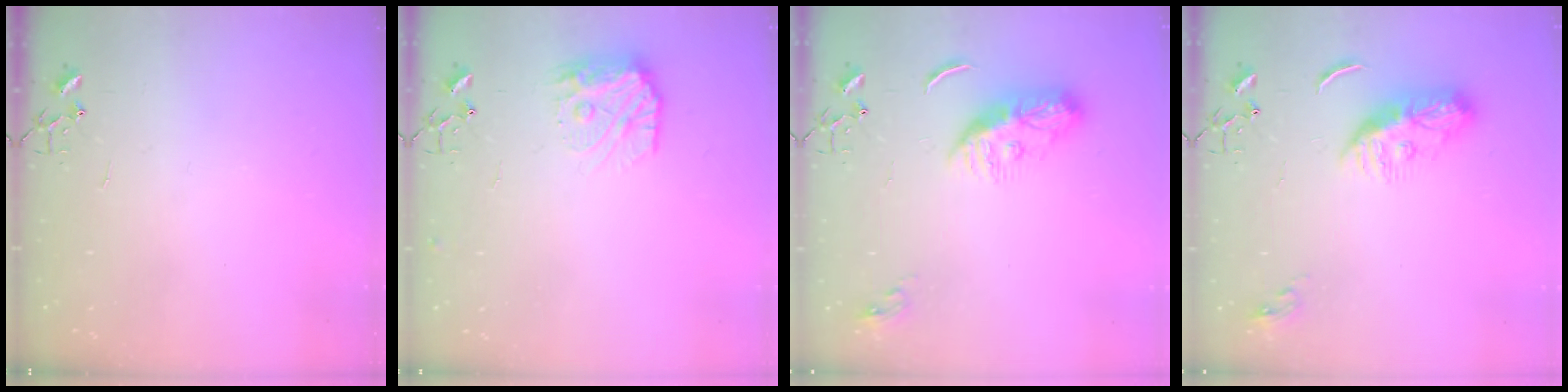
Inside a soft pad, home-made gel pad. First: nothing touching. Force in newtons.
{"total": 12.4, "press": 12.4, "slide": 1.0}
{"total": 10.5, "press": 10.5, "slide": 0.3}
{"total": 10.5, "press": 10.5, "slide": 0.3}